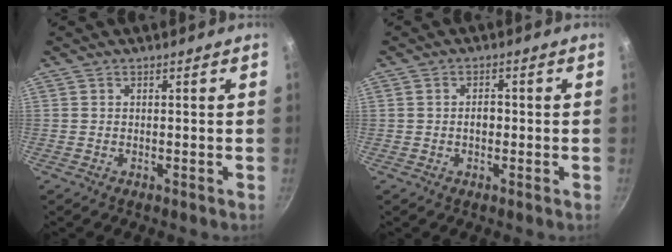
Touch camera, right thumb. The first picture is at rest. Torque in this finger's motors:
{"motor_torque": [-0.05, -0.16, 0.36, -0.35, 0.01]}